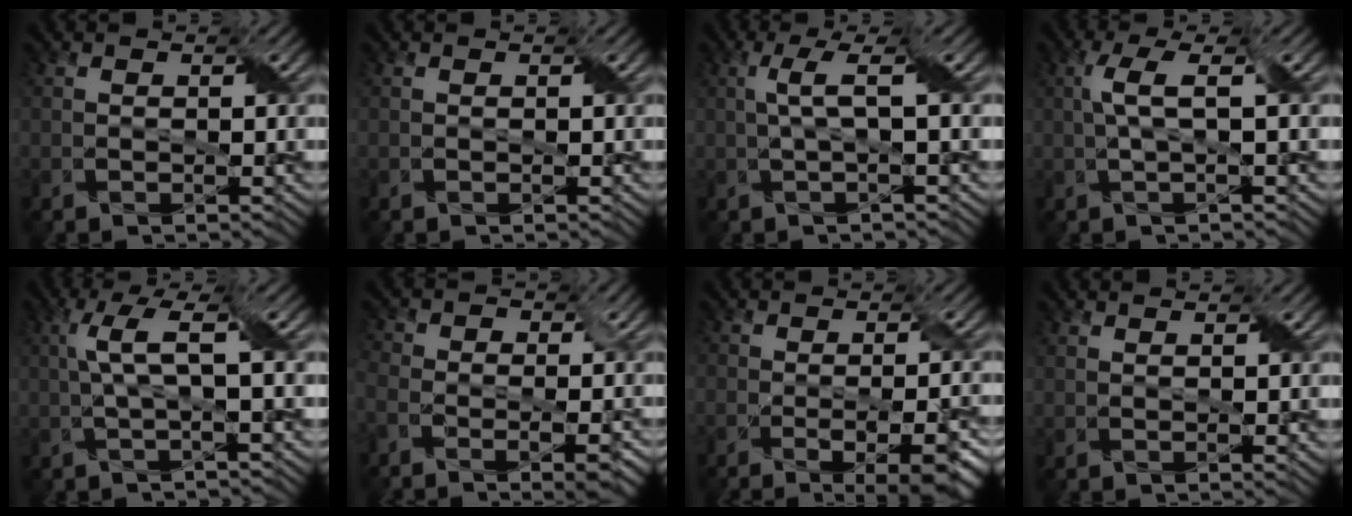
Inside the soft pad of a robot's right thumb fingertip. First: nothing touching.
{"total": 0.0}
{"total": 3.4, "force": [0.5, 0.3, 3.4], "torque": [-0.066, 0.012, 0.006]}
{"total": 3.6, "force": [0.6, 0.7, 3.5], "torque": [-0.071, 0.012, 0.008]}
{"total": 4.5, "force": [0.7, 0.6, 4.4], "torque": [-0.093, 0.015, 0.009]}
{"total": 9.2, "force": [-4.2, 4.8, 6.6], "torque": [-0.099, -0.001, -0.062]}
{"total": 7.3, "force": [-3.6, 2.2, 6.0], "torque": [-0.077, -0.010, -0.043]}
{"total": 1.3, "force": [0.9, 0.2, 1.0], "torque": [-0.016, 0.001, 0.013]}